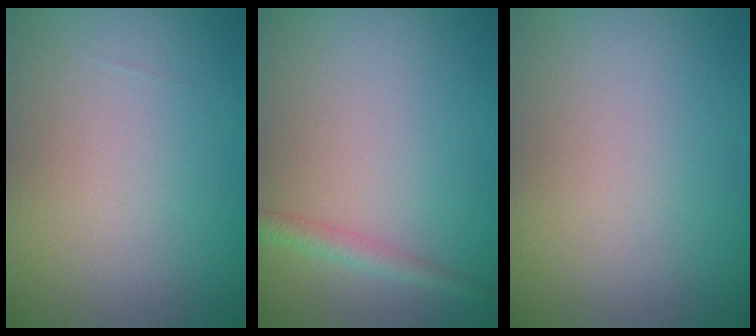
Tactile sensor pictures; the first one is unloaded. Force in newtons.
{"total": 1.8, "press": 1.8, "slide": 0.1}
{"total": 0.0}